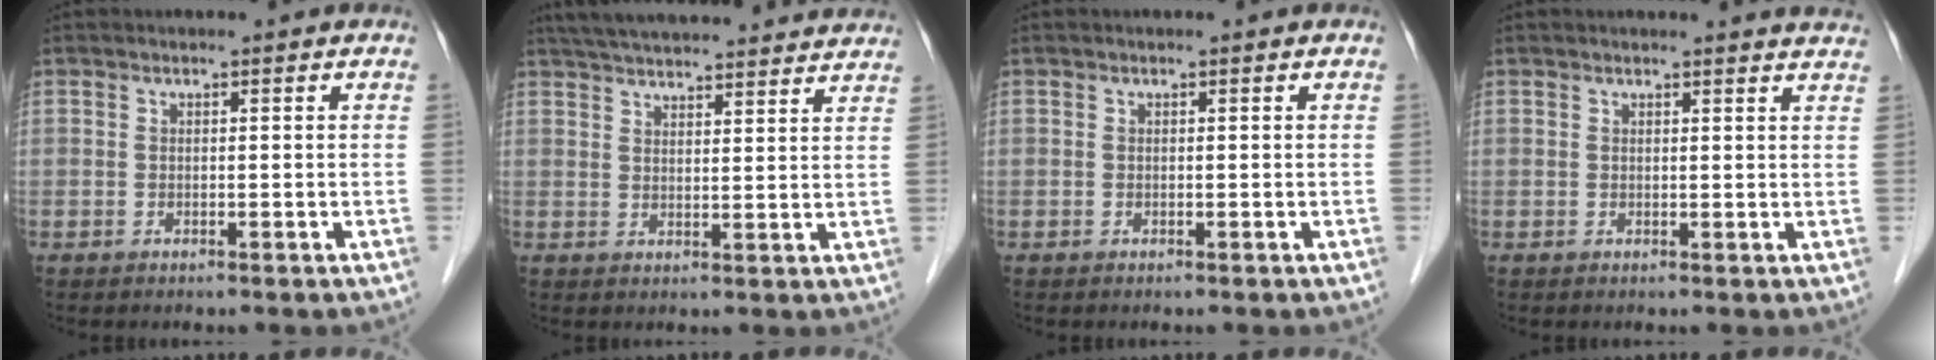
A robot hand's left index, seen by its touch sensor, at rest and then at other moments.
{"total": 21.7, "force": [20.0, 3.1, 8.0], "torque": [-0.127, 0.030, 0.266]}
{"total": 0.0}
{"total": 7.6, "force": [7.4, 0.2, 1.8], "torque": [-0.012, -0.006, 0.058]}